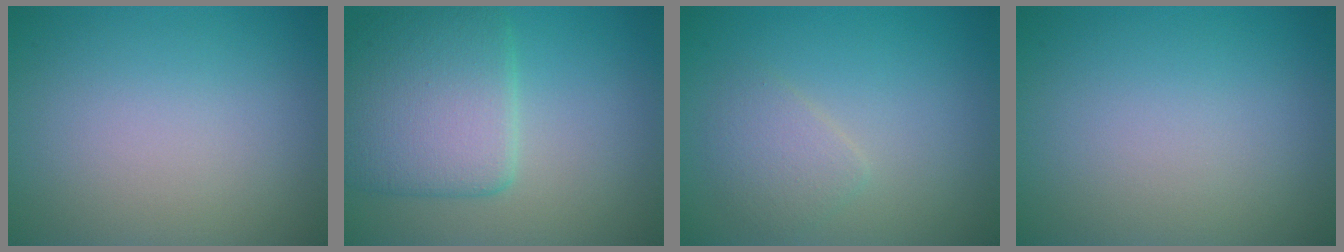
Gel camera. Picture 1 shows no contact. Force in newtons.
{"total": 6.3, "press": 6.3, "slide": 0.5}
{"total": 2.0, "press": 2.0, "slide": 0.0}
{"total": 0.0}